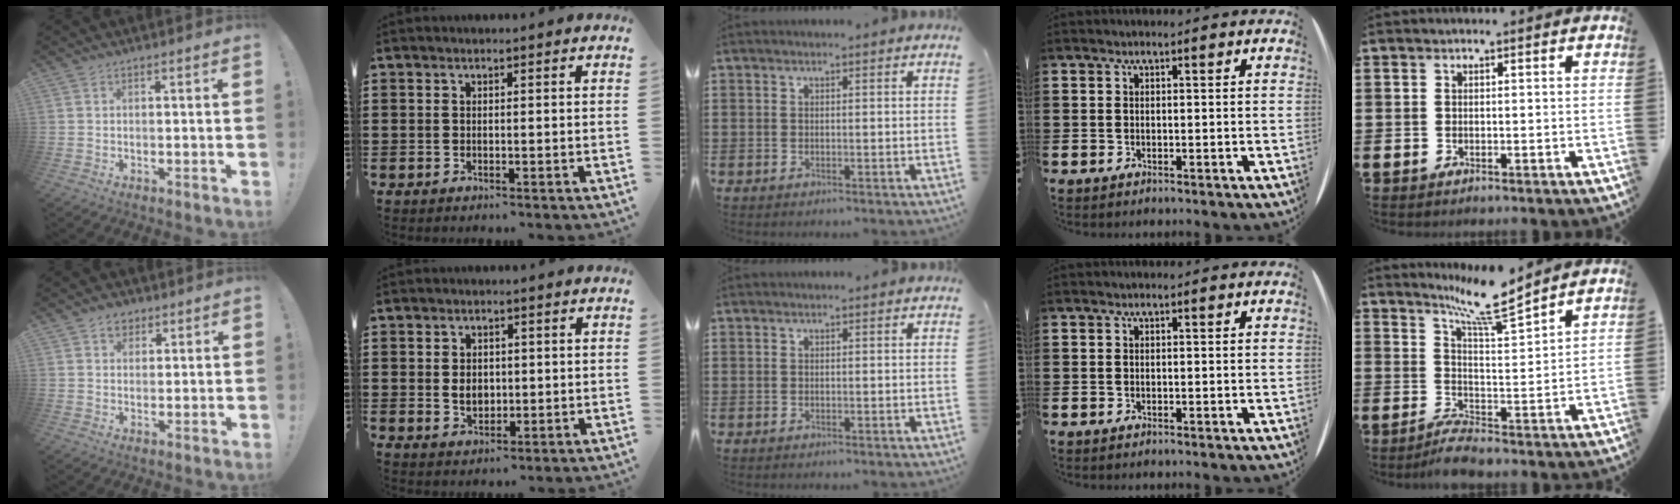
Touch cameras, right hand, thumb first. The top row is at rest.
{"thumb": {"total": 4.4, "force": [2.8, 3.2, 1.1], "torque": [0.000, -0.011, 0.049]}, "index": {"total": 3.2, "force": [0.0, 2.3, 2.2], "torque": [-0.040, 0.005, -0.004]}, "little": {"total": 7.4, "force": [5.4, 0.2, 5.0], "torque": [-0.097, -0.036, 0.087]}}